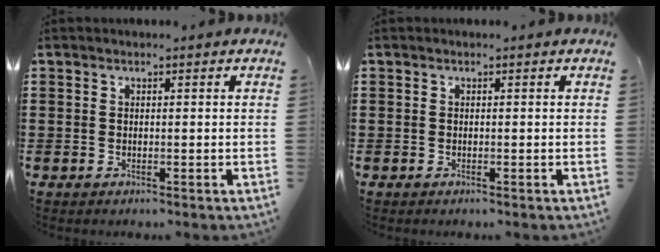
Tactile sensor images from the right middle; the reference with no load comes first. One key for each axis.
{"total": 0.0}